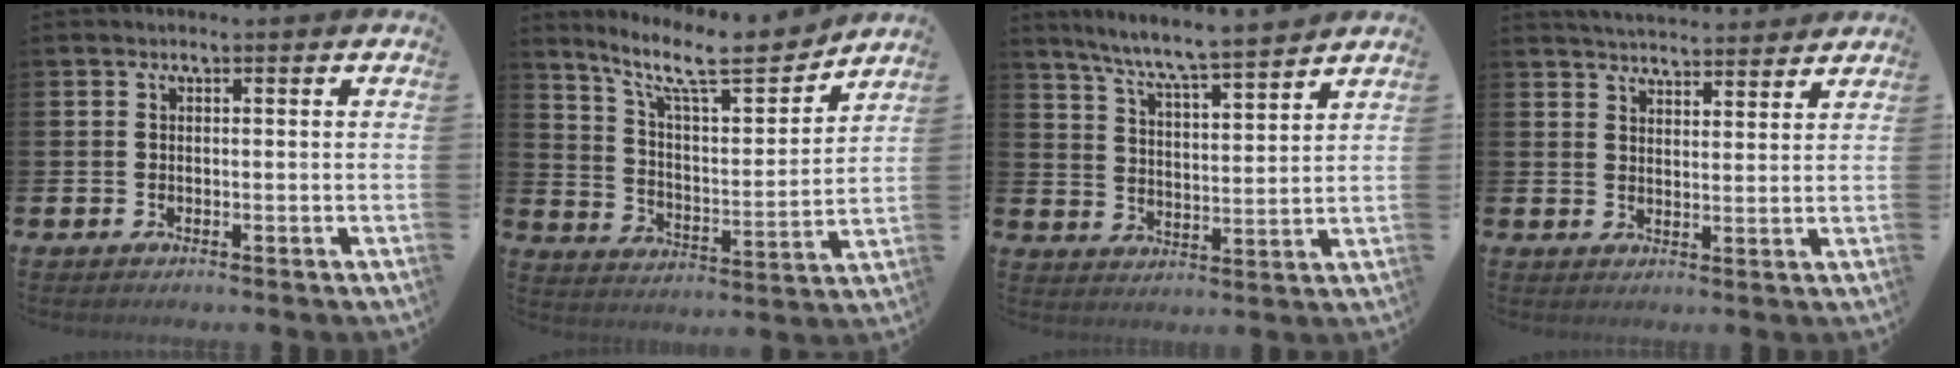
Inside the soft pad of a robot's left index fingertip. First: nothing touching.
{"total": 11.3, "force": [9.5, 2.2, 5.8], "torque": [-0.134, -0.059, 0.163]}
{"total": 7.4, "force": [7.0, -0.3, 2.4], "torque": [-0.078, -0.046, 0.121]}
{"total": 4.3, "force": [4.2, 0.3, 0.0], "torque": [-0.012, -0.027, 0.077]}